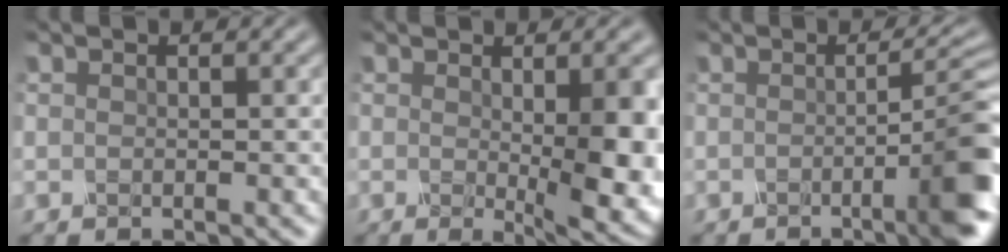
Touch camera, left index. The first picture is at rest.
{"total": 6.2, "force": [-0.3, 1.2, 6.1], "torque": [-0.077, -0.014, -0.001]}
{"total": 7.5, "force": [-1.7, 1.6, 7.1], "torque": [-0.077, -0.001, -0.028]}